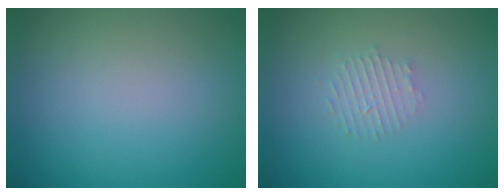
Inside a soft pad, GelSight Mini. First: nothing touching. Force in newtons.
{"total": 1.6, "press": 1.5, "slide": 0.3}